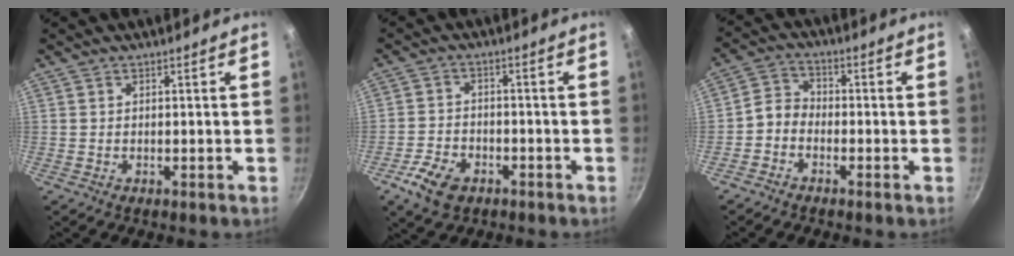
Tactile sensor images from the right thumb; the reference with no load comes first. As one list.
[{"total": 7.6, "force": [-4.1, 4.6, 4.4], "torque": [-0.081, 0.022, -0.073]}, {"total": 4.1, "force": [-2.1, 3.0, 1.9], "torque": [-0.028, 0.036, -0.056]}]